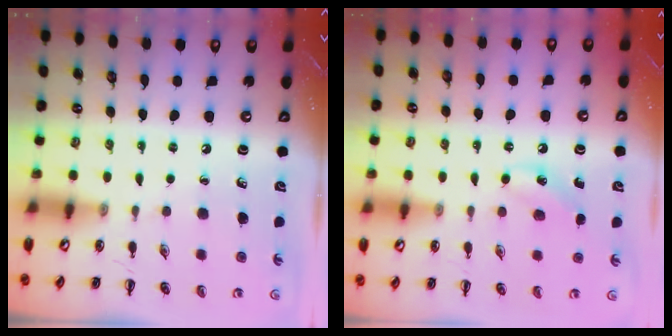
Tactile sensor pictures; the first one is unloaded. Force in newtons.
{"total": 7.0, "press": 6.9, "slide": 1.2}